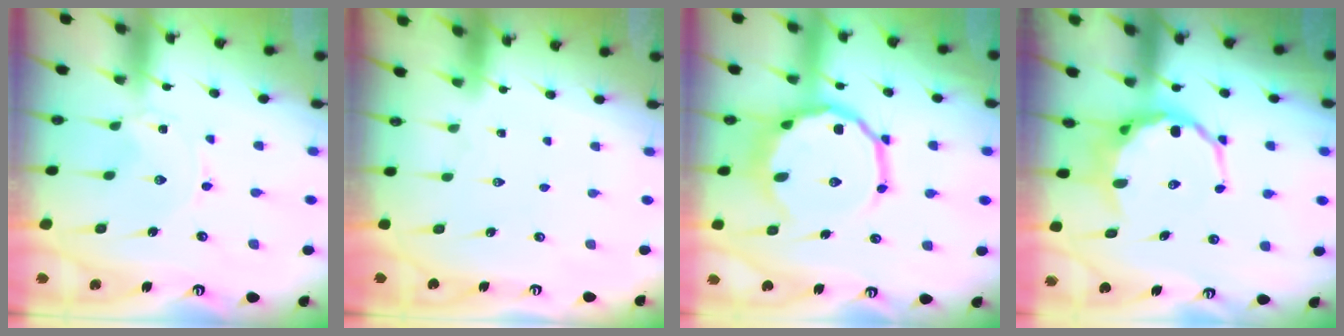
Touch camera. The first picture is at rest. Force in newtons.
{"total": 1.6, "press": 1.6, "slide": 0.1}
{"total": 12.8, "press": 12.3, "slide": 3.5}
{"total": 9.6, "press": 9.3, "slide": 2.4}